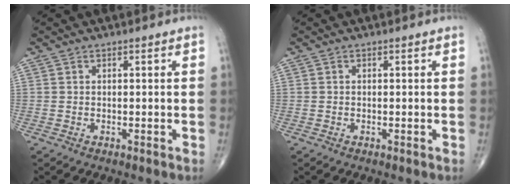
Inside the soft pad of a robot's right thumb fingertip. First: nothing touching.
{"total": 0.0}